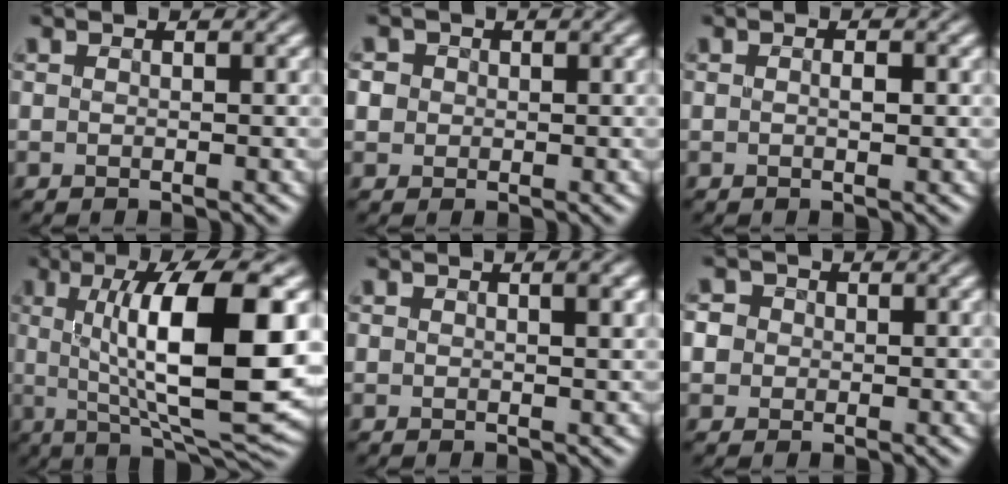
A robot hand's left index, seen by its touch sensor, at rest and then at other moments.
{"total": 1.1, "force": [-0.2, 1.1, -0.1], "torque": [-0.006, -0.002, 0.004]}
{"total": 0.7, "force": [-0.3, -0.1, 0.6], "torque": [-0.019, 0.002, 0.001]}
{"total": 12.5, "force": [1.1, 3.0, 12.1], "torque": [-0.184, 0.000, 0.029]}
{"total": 1.4, "force": [0.7, 0.3, 1.2], "torque": [-0.013, 0.005, 0.015]}
{"total": 2.5, "force": [0.3, 2.4, 0.7], "torque": [-0.019, 0.015, 0.004]}